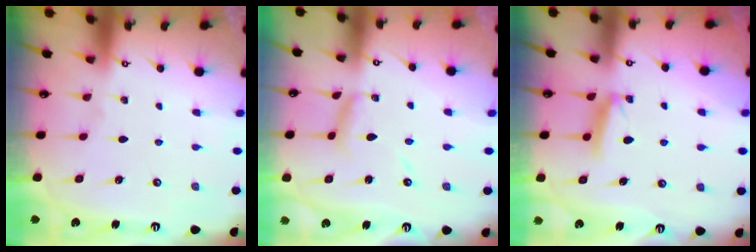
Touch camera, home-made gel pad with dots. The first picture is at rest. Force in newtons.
{"total": 8.2, "press": 8.1, "slide": 0.6}
{"total": 5.1, "press": 5.1, "slide": 0.7}